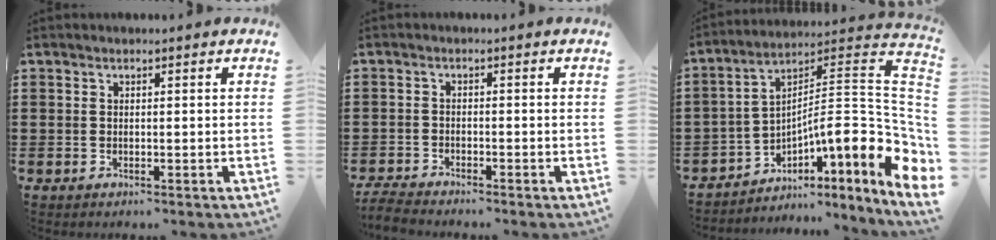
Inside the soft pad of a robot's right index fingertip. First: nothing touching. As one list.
[{"total": 2.8, "force": [-2.8, 0.2, 0.3], "torque": [-0.015, -0.001, -0.061]}, {"total": 9.9, "force": [-3.4, 1.9, 9.1], "torque": [-0.132, -0.034, -0.079]}]